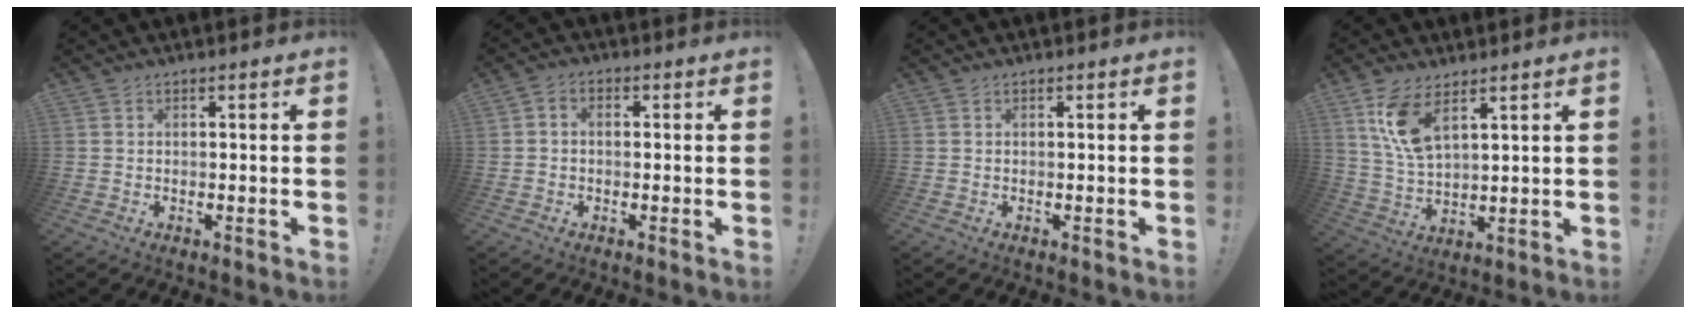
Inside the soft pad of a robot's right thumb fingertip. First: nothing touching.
{"total": 2.3, "force": [-0.9, 1.6, 1.4], "torque": [-0.023, 0.008, -0.016]}
{"total": 0.0}
{"total": 10.7, "force": [6.3, 4.6, 7.3], "torque": [-0.148, -0.021, 0.120]}